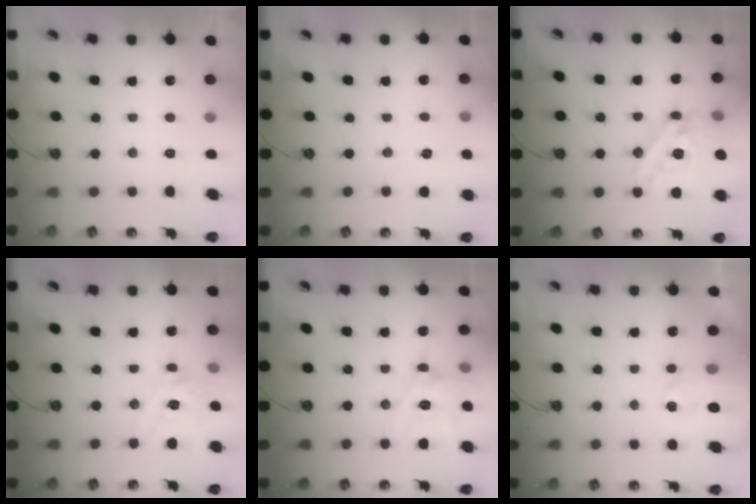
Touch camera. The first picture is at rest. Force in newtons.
{"total": 6.4, "press": 6.4, "slide": 0.5}
{"total": 20.5, "press": 20.4, "slide": 2.4}
{"total": 11.4, "press": 11.3, "slide": 1.5}
{"total": 13.5, "press": 13.4, "slide": 1.5}
{"total": 4.2, "press": 4.2, "slide": 0.5}